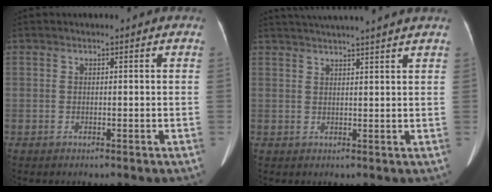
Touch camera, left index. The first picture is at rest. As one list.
[{"total": 10.6, "force": [9.6, -1.2, 4.4], "torque": [-0.072, 0.020, 0.124]}]